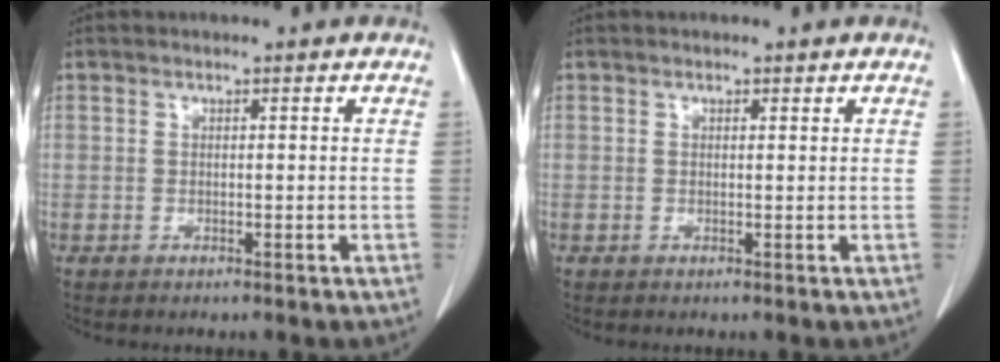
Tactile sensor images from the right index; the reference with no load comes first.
{"total": 0.0}